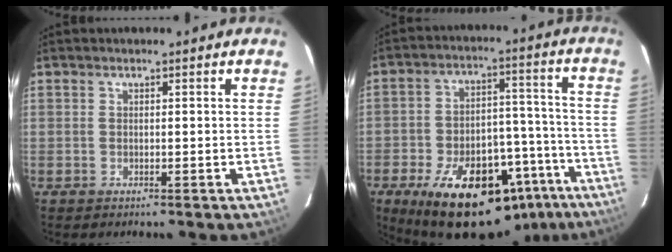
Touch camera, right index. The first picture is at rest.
{"total": 26.7, "force": [-17.2, 12.8, 16.0], "torque": [-0.256, 0.026, -0.222]}